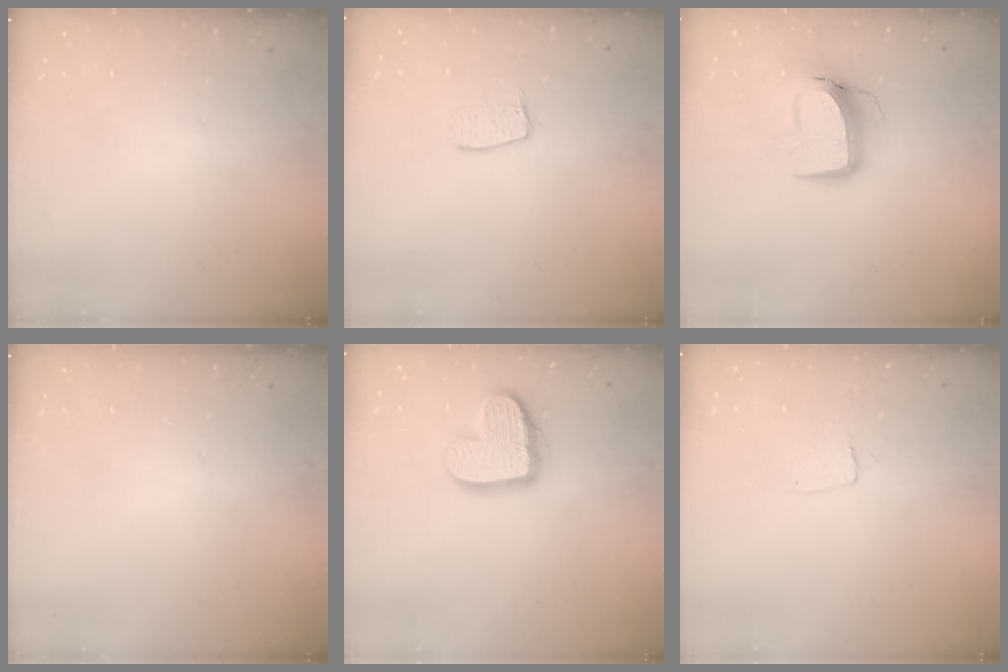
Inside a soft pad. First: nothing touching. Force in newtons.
{"total": 6.8, "press": 6.8, "slide": 0.3}
{"total": 11.6, "press": 11.5, "slide": 1.3}
{"total": 0.0}
{"total": 14.9, "press": 14.8, "slide": 1.1}
{"total": 3.1, "press": 3.1, "slide": 0.2}